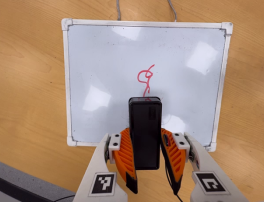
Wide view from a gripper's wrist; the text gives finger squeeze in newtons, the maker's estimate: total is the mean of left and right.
{"total": 5.6, "left": 4.9, "right": 6.3}